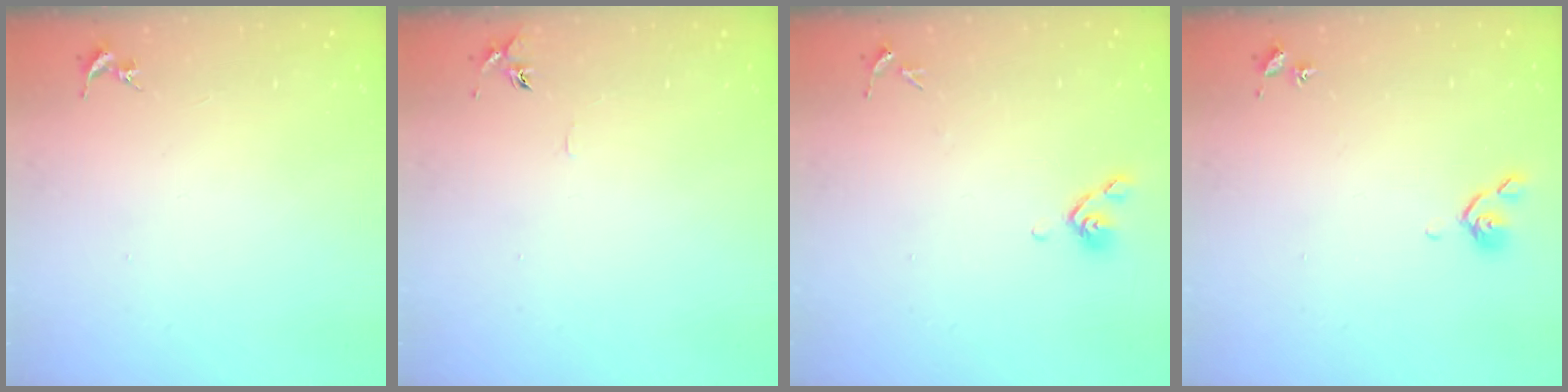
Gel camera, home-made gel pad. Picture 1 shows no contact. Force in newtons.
{"total": 4.6, "press": 4.5, "slide": 0.4}
{"total": 6.3, "press": 6.1, "slide": 1.5}
{"total": 5.2, "press": 5.1, "slide": 0.7}